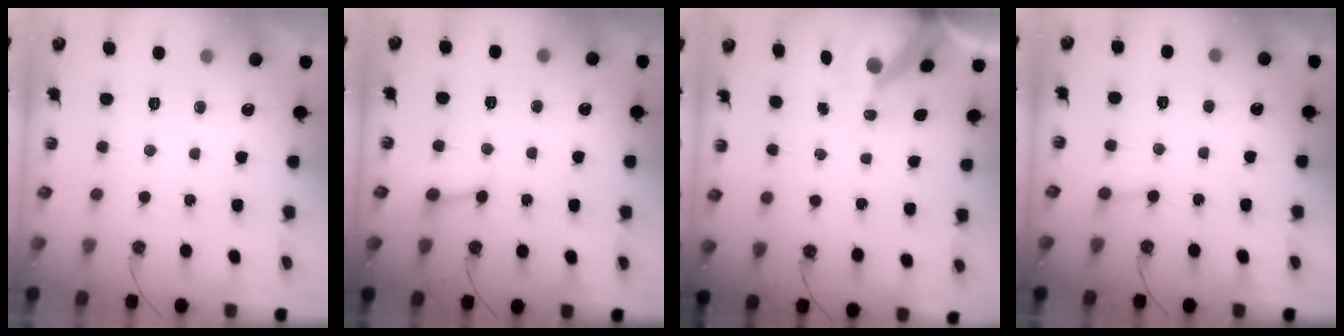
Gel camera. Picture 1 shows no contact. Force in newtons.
{"total": 2.7, "press": 2.7, "slide": 0.4}
{"total": 8.1, "press": 8.0, "slide": 1.0}
{"total": 4.7, "press": 4.6, "slide": 0.6}